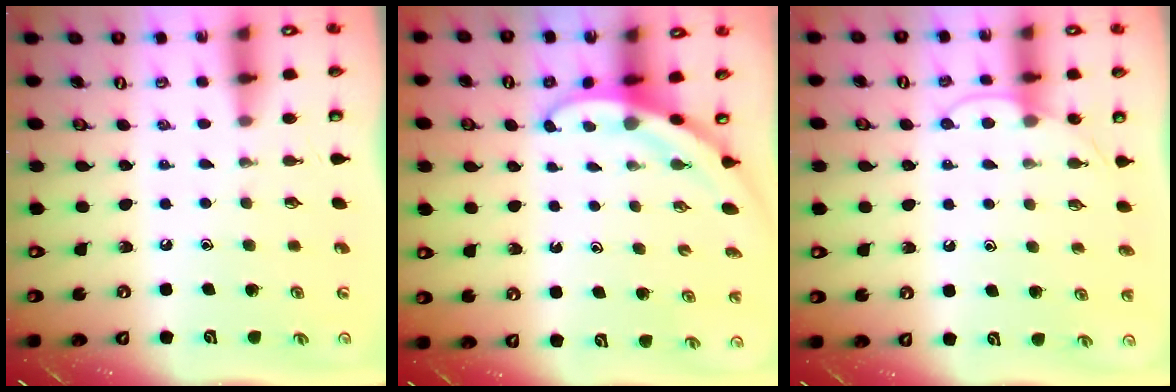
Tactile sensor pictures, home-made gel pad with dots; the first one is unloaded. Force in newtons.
{"total": 3.2, "press": 3.2, "slide": 0.2}
{"total": 7.3, "press": 7.3, "slide": 0.7}